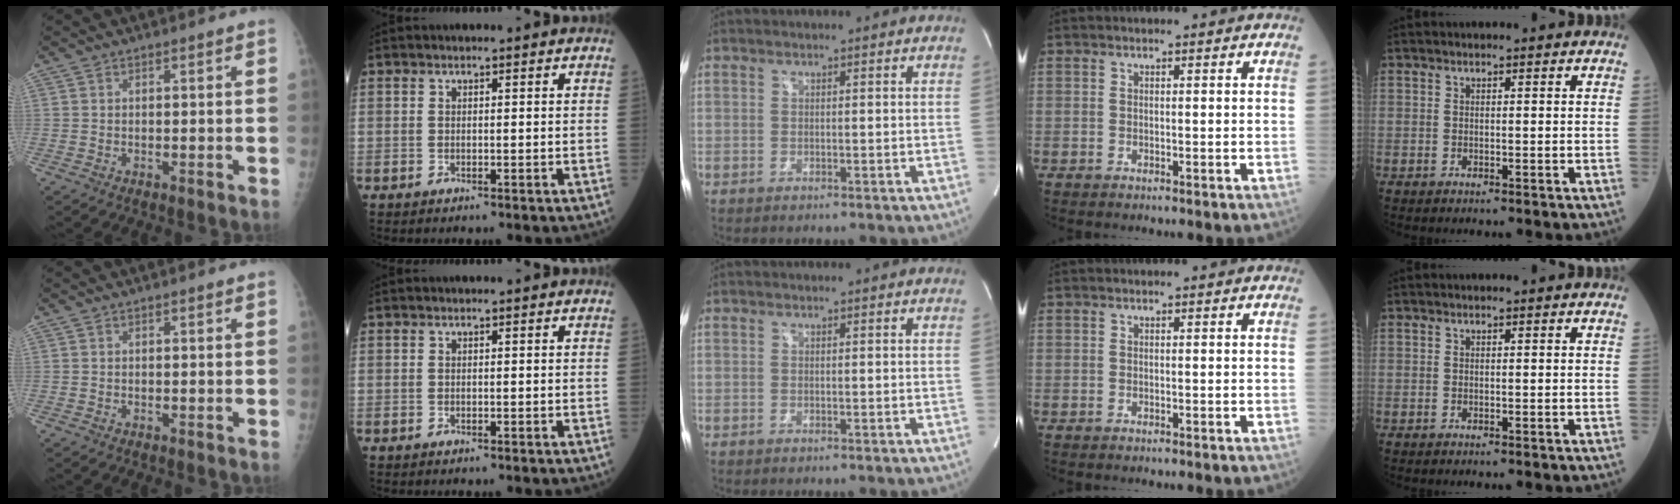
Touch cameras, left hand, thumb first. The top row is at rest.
{}